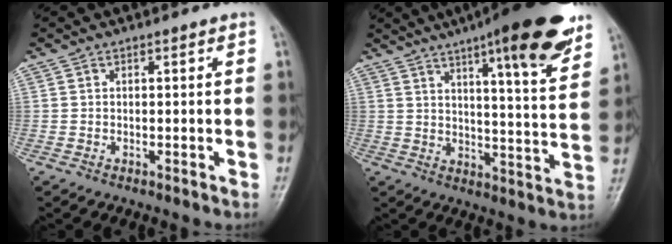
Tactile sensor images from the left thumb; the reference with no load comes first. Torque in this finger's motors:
{"motor_torque": [1.11, 0.73, 1.60, -1.17, 0.15]}